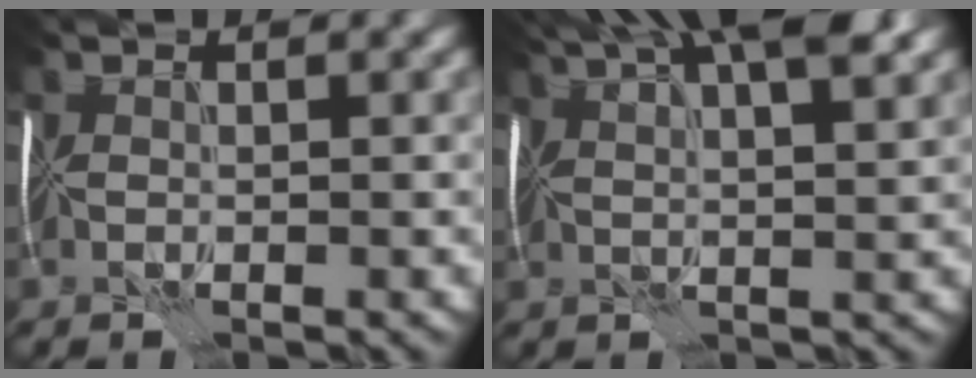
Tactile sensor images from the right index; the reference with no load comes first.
{"total": 11.3, "force": [6.6, 3.5, 8.5], "torque": [-0.113, 0.037, 0.070]}